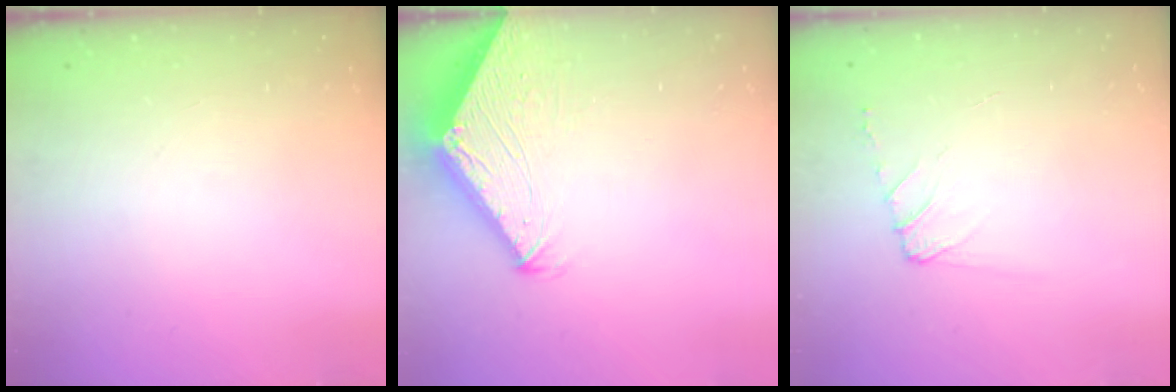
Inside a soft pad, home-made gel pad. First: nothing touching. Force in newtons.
{"total": 4.7, "press": 4.7, "slide": 0.1}
{"total": 7.0, "press": 6.9, "slide": 1.0}